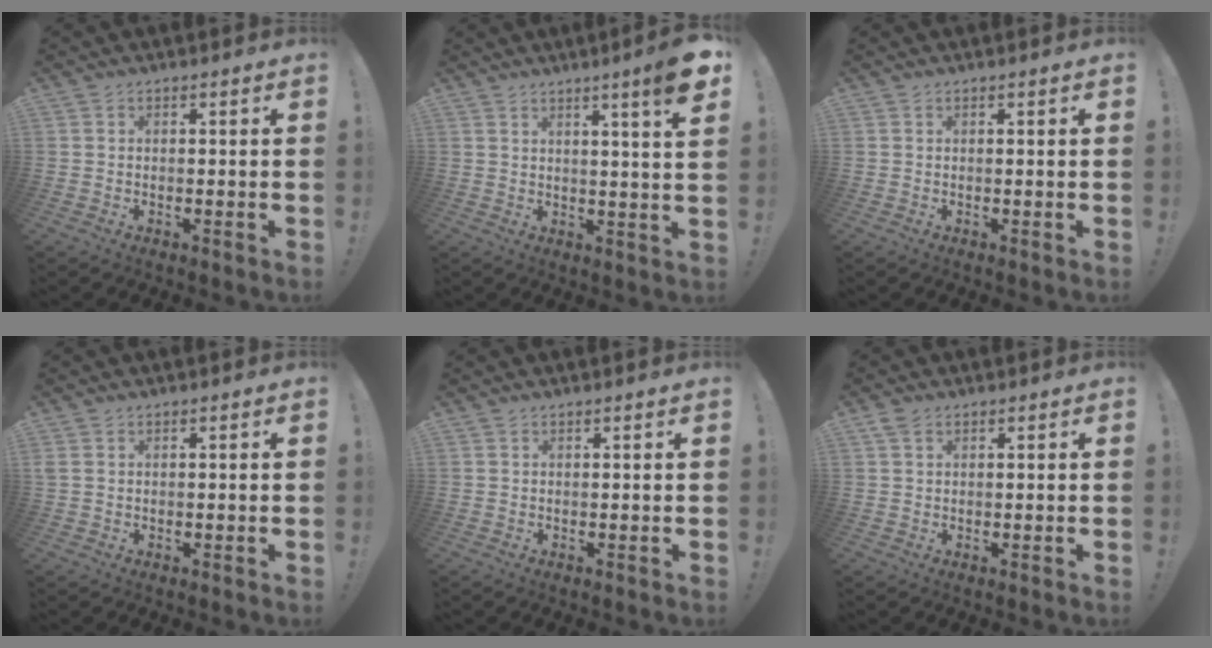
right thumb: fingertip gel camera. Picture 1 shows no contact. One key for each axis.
{"total": 8.2, "fx": 4.2, "fy": -0.6, "fz": 7.1, "tx": -0.094, "ty": -0.029, "tz": 0.060}
{"total": 0.6, "fx": 0.0, "fy": -0.2, "fz": 0.5, "tx": -0.008, "ty": -0.001, "tz": -0.001}
{"total": 1.0, "fx": 0.4, "fy": 0.6, "fz": 0.7, "tx": -0.022, "ty": 0.005, "tz": 0.009}
{"total": 0.6, "fx": 0.4, "fy": -0.3, "fz": 0.3, "tx": 0.000, "ty": -0.002, "tz": 0.006}
{"total": 2.4, "fx": 1.3, "fy": 1.5, "fz": 1.4, "tx": -0.020, "ty": 0.001, "tz": 0.023}